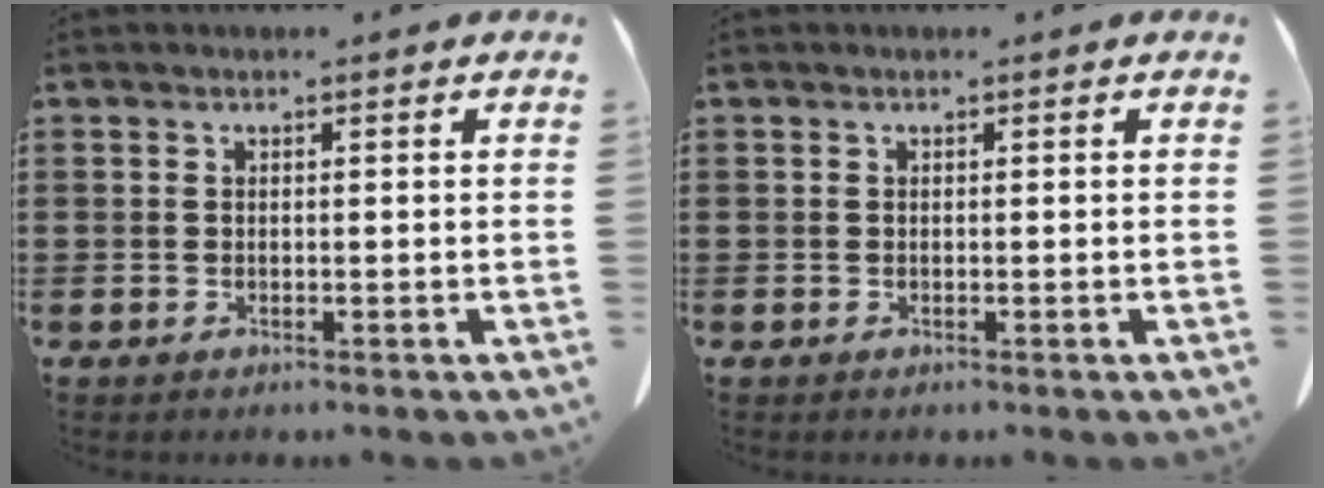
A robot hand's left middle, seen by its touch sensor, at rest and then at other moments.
{"total": 0.0}